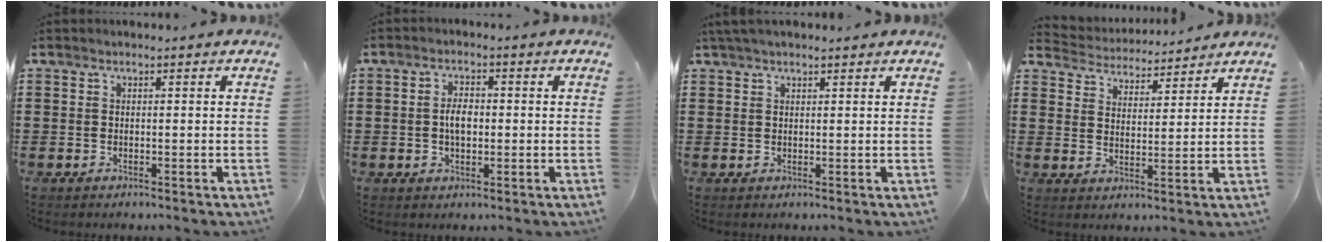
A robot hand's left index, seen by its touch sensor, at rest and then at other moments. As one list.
[{"total": 3.3, "force": [0.0, 1.7, 2.8], "torque": [-0.056, 0.006, -0.001]}, {"total": 1.7, "force": [1.5, 0.3, 0.8], "torque": [-0.019, 0.004, 0.027]}, {"total": 4.0, "force": [3.9, 0.5, -0.2], "torque": [-0.019, -0.027, 0.066]}]